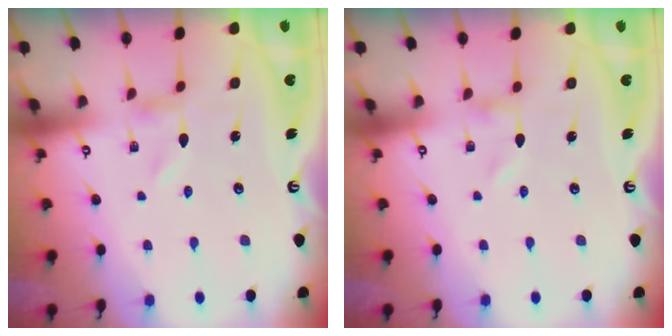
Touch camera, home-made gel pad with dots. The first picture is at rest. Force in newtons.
{"total": 0.0}